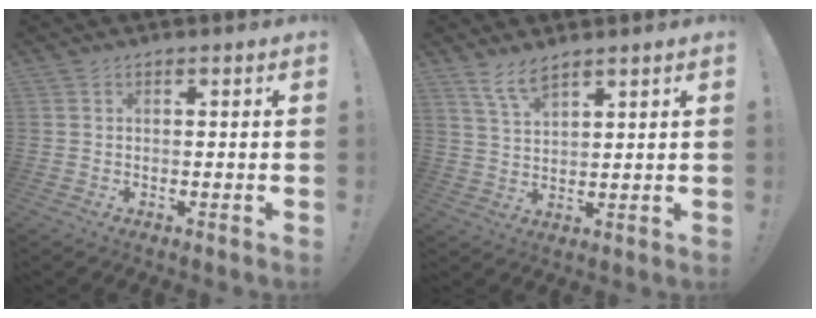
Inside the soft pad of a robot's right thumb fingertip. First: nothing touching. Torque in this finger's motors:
{"motor_torque": [0.38, 0.48, 0.65, 0.16, 0.55]}